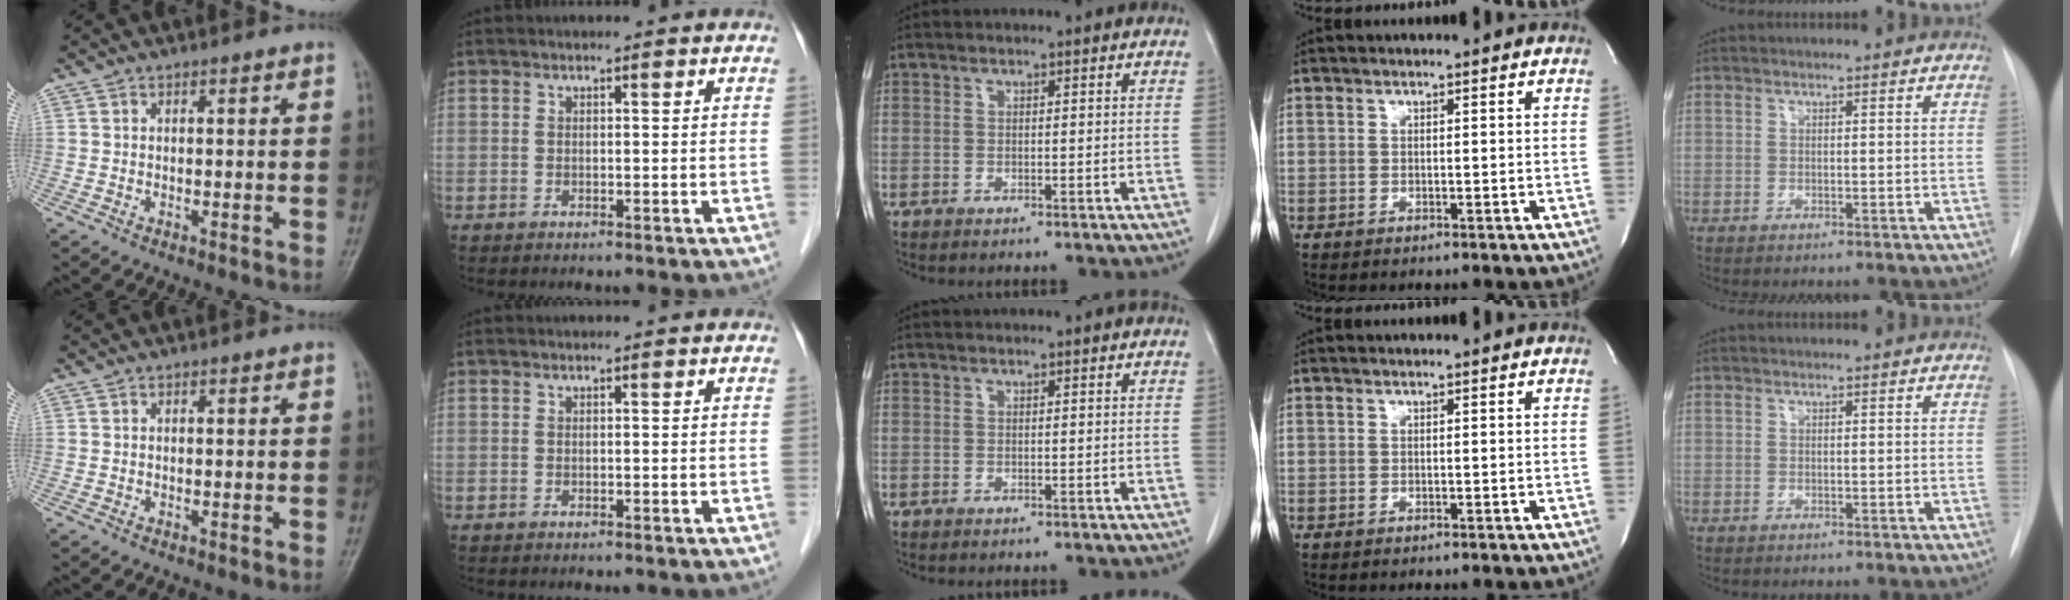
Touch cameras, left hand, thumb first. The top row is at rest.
{}